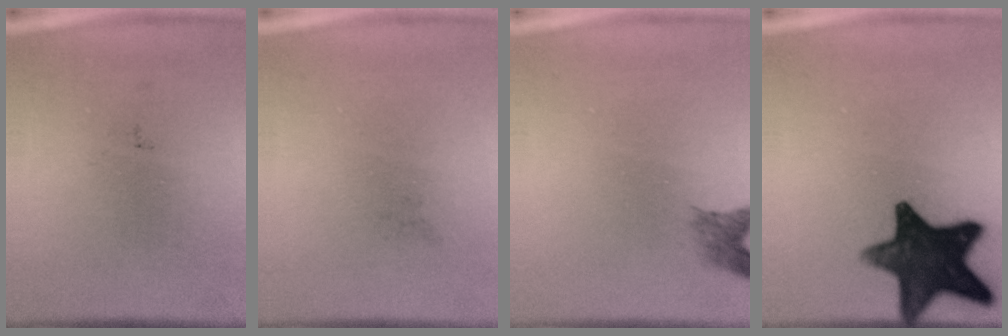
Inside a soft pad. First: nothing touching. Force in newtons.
{"total": 0.0}
{"total": 2.0}
{"total": 14.9}